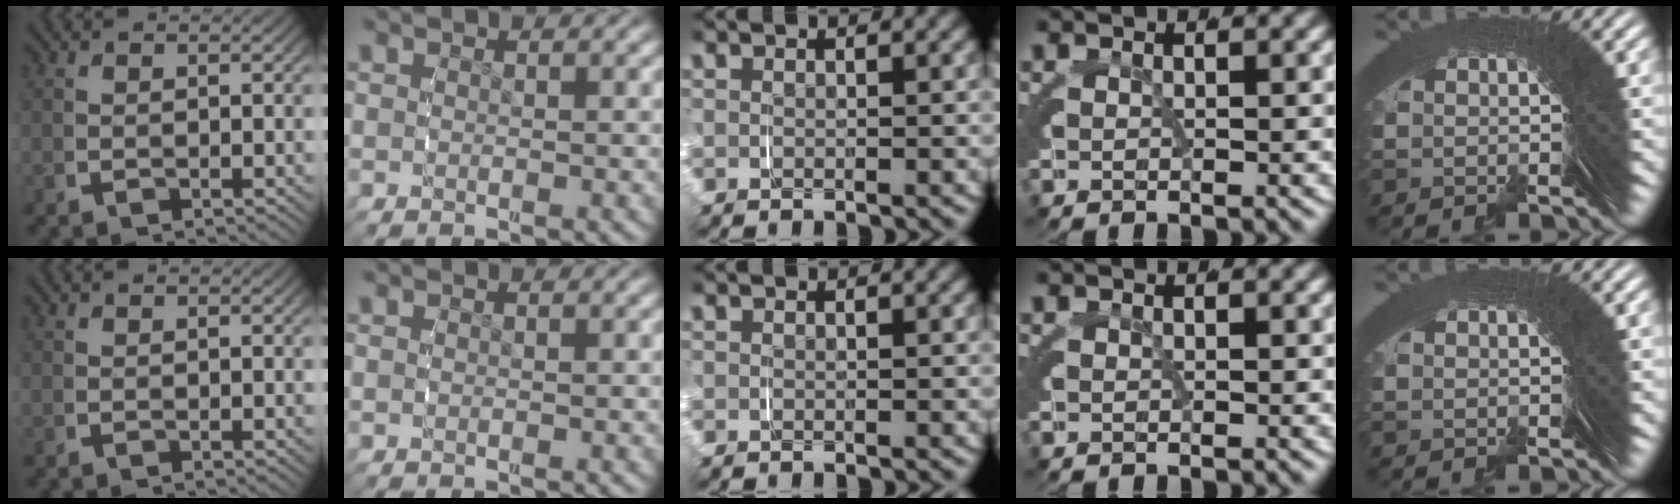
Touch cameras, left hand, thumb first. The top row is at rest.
{}